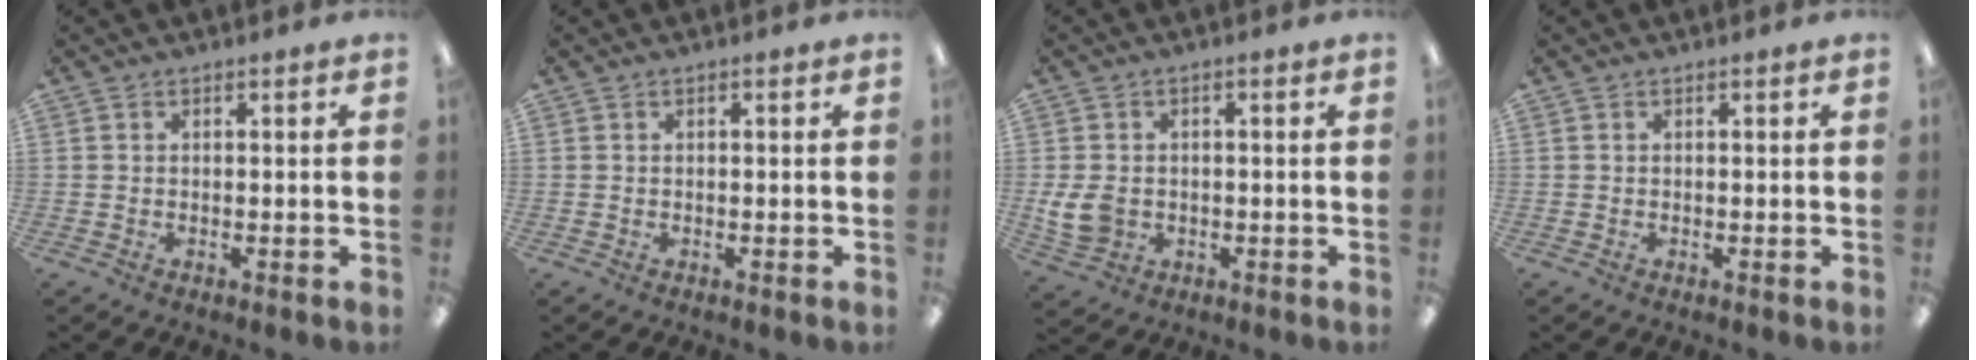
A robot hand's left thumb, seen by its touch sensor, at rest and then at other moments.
{"total": 0.0}
{"total": 6.4, "force": [-0.9, 5.0, 3.9], "torque": [-0.085, 0.002, -0.017]}
{"total": 0.0}